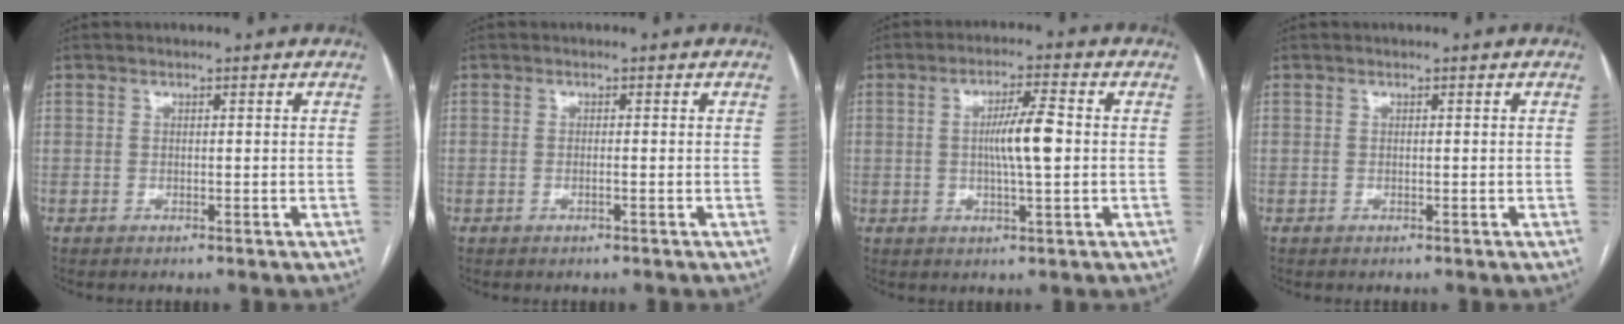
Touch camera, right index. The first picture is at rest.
{"total": 0.6, "force": [-0.2, -0.1, 0.6], "torque": [-0.013, -0.001, -0.003]}
{"total": 6.6, "force": [0.1, 0.5, 6.6], "torque": [-0.119, 0.004, -0.002]}
{"total": 0.0}